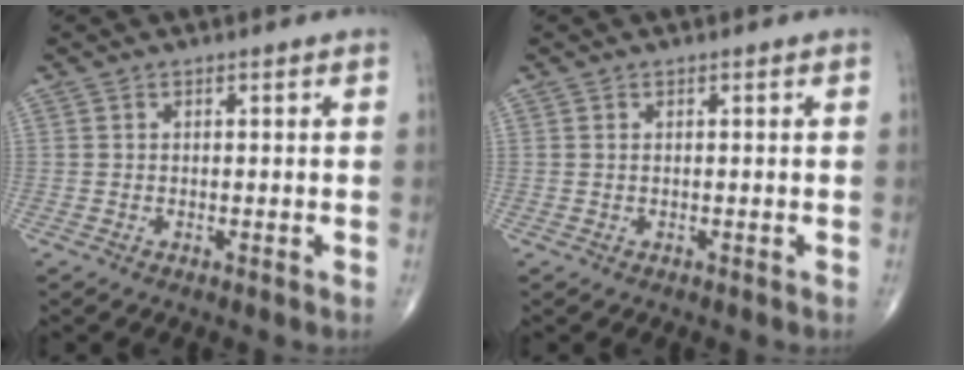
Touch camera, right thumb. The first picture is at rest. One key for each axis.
{"total": 0.0}